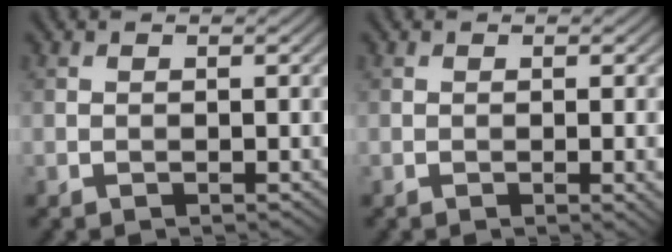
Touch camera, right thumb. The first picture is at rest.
{"total": 1.6, "force": [-0.2, 0.2, 1.6], "torque": [-0.026, -0.003, -0.002]}